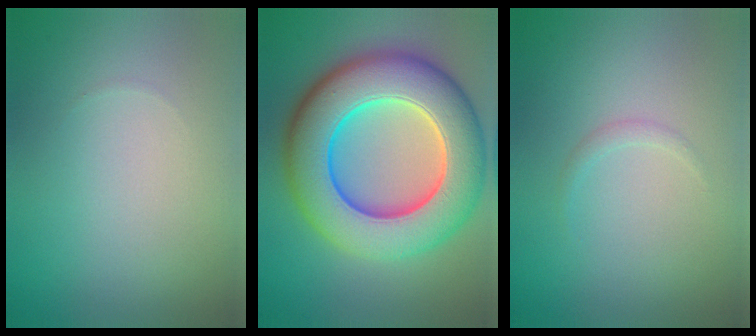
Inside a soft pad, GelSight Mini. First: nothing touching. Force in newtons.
{"total": 12.8, "press": 12.8, "slide": 0.6}
{"total": 0.7, "press": 0.7, "slide": 0.0}